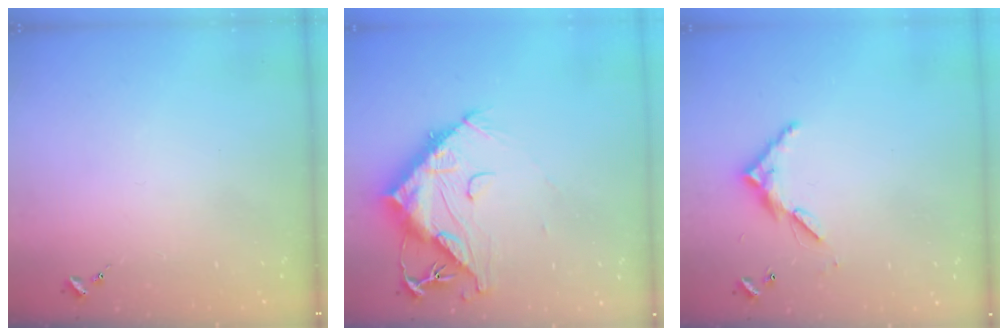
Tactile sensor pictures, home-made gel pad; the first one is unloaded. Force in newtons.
{"total": 15.7, "press": 15.6, "slide": 1.4}
{"total": 7.4, "press": 7.4, "slide": 0.4}